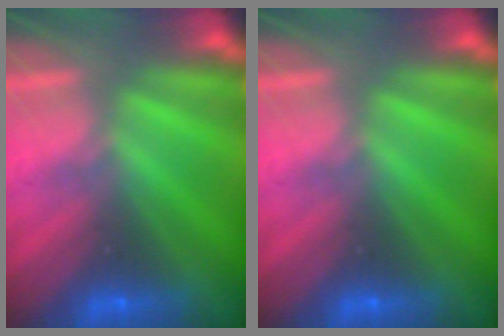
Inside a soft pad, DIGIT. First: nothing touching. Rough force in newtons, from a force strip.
{"total": 0.0}